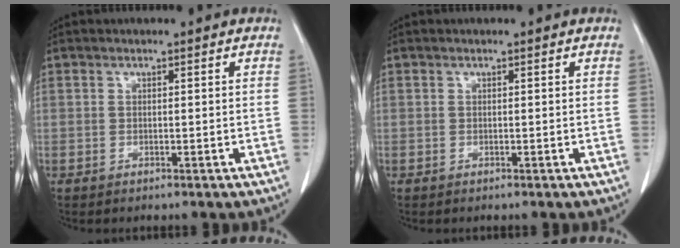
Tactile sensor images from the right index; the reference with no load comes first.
{"total": 0.0}